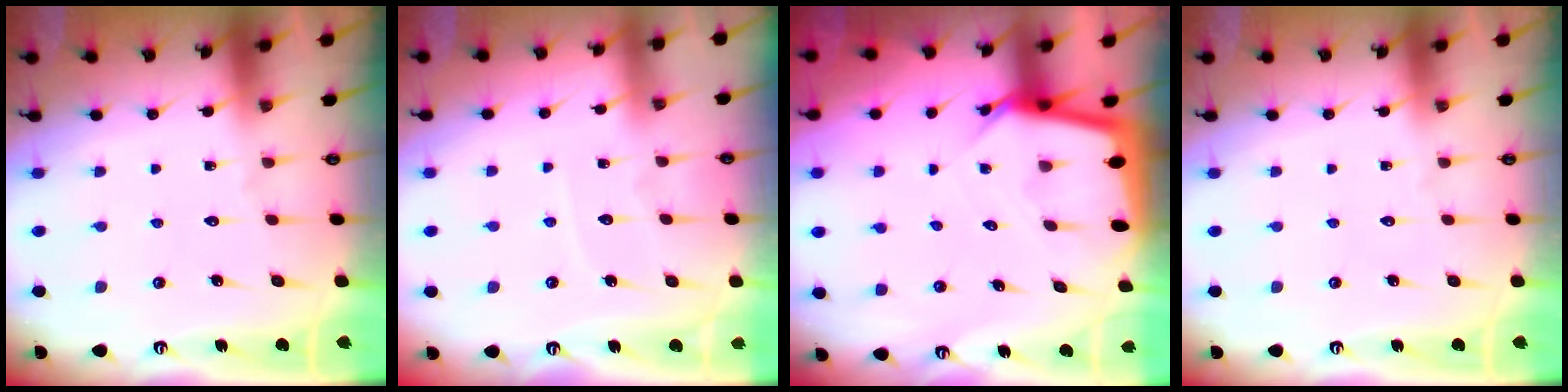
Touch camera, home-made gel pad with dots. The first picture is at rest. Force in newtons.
{"total": 3.7, "press": 3.7, "slide": 0.2}
{"total": 4.9, "press": 4.9, "slide": 0.4}
{"total": 0.0}